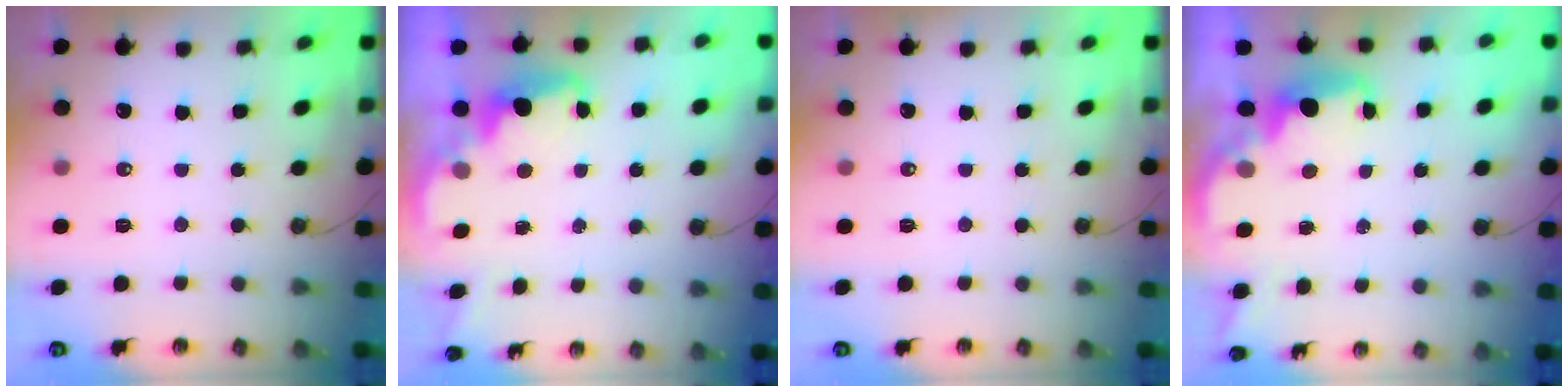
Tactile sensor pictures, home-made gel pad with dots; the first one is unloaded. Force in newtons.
{"total": 2.4, "press": 2.4, "slide": 0.5}
{"total": 0.0}
{"total": 3.1, "press": 3.0, "slide": 0.7}